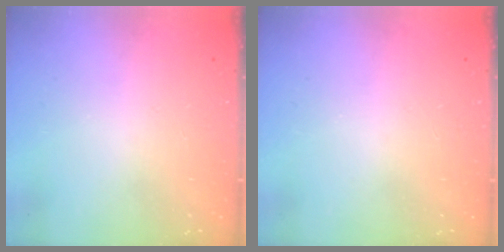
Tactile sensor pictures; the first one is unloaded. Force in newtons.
{"total": 0.0}